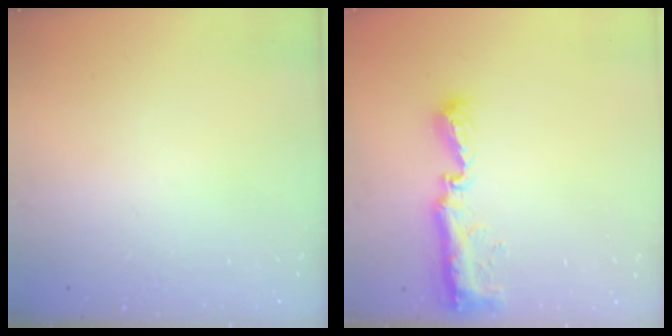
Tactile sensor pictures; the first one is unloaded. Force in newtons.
{"total": 8.6, "press": 8.6, "slide": 0.5}